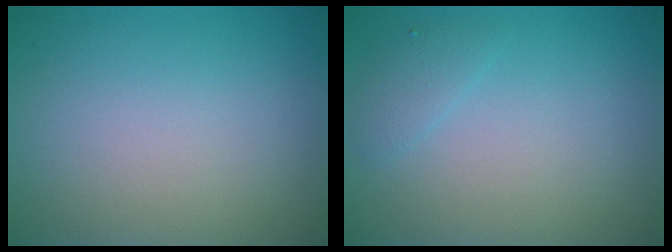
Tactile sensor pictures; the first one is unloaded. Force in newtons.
{"total": 1.2, "press": 1.2, "slide": 0.1}